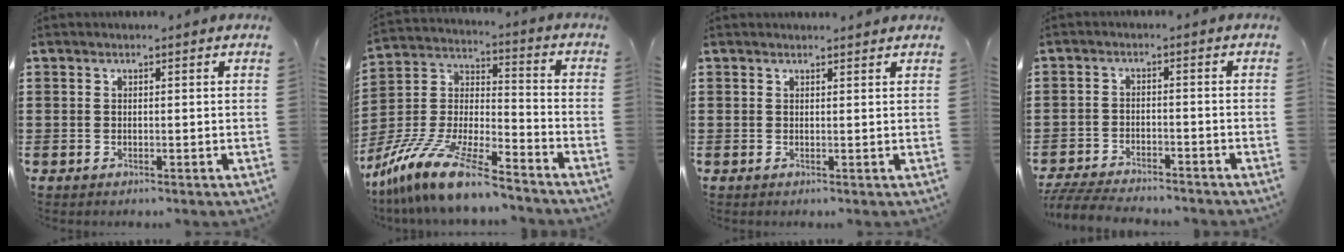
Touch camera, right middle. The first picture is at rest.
{"total": 13.0, "force": [-11.0, 1.4, 6.8], "torque": [-0.141, 0.019, -0.214]}
{"total": 0.9, "force": [0.9, 0.0, 0.2], "torque": [0.003, -0.004, 0.014]}
{"total": 5.0, "force": [-4.9, 0.6, 1.1], "torque": [-0.028, 0.000, -0.099]}